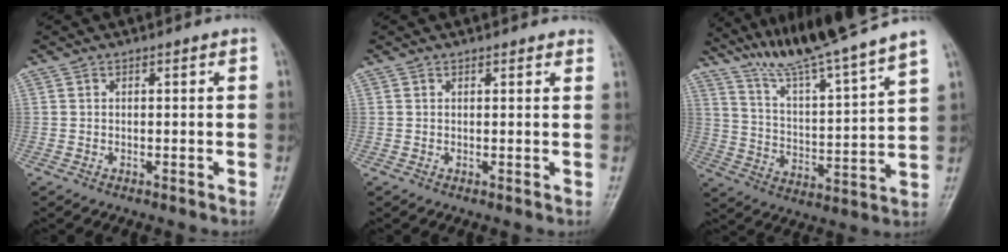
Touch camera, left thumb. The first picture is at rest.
{"total": 3.8, "force": [3.4, 1.1, 1.0], "torque": [0.010, -0.005, 0.030]}
{"total": 18.5, "force": [16.0, -1.1, 9.2], "torque": [-0.144, -0.088, 0.266]}